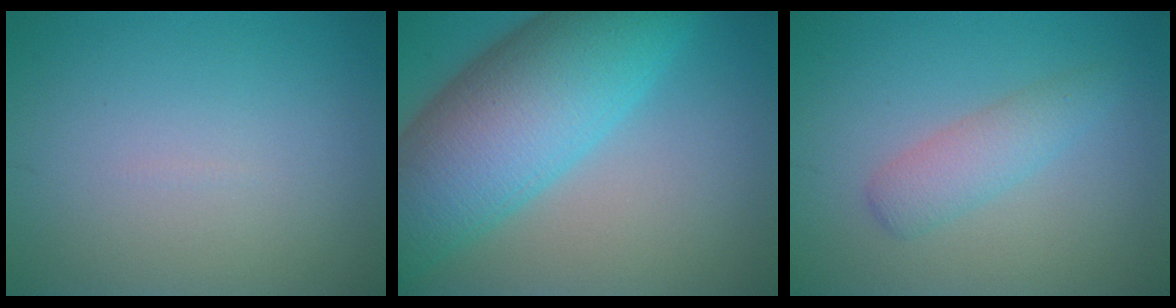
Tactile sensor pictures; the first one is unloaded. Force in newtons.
{"total": 12.8, "press": 12.8, "slide": 0.5}
{"total": 2.6, "press": 2.6, "slide": 0.1}